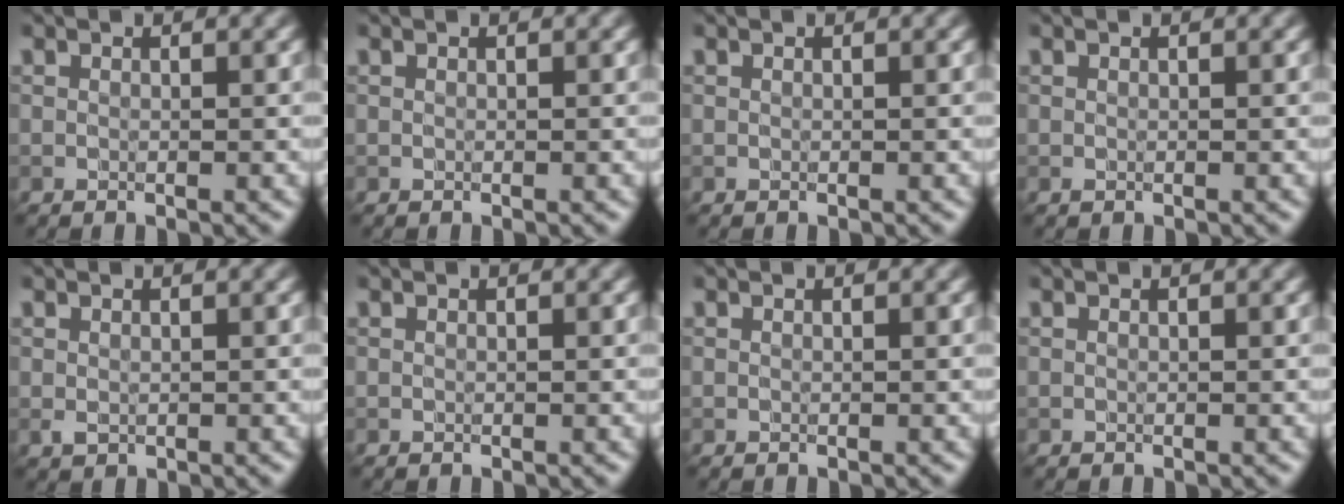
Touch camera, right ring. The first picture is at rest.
{"total": 0.0}
{"total": 0.0}
{"total": 0.0}
{"total": 0.7, "force": [0.1, 0.5, 0.4], "torque": [-0.008, -0.001, 0.004]}
{"total": 0.0}
{"total": 0.0}
{"total": 0.0}